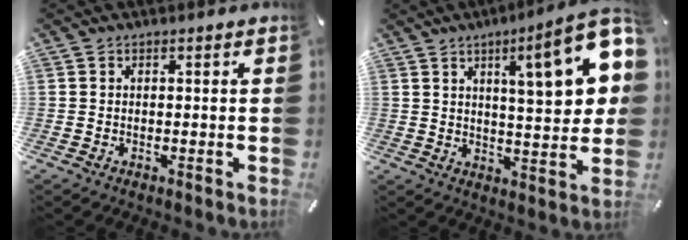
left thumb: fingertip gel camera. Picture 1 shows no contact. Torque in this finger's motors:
{"motor_torque": [2.51, 2.50, 1.72, -1.04, 0.18]}